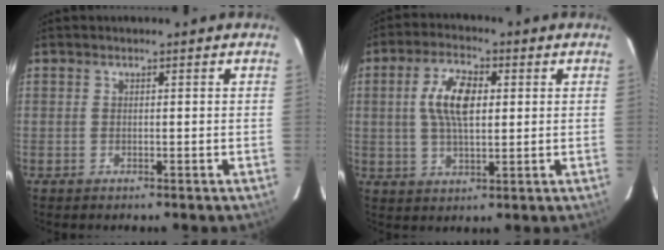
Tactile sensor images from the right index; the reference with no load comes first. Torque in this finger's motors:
{"motor_torque": [0.60, -0.09, 0.69, 0.14]}